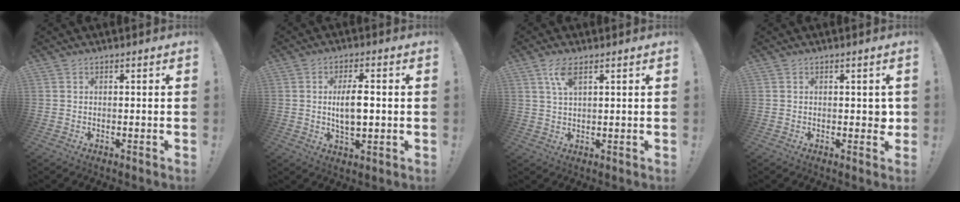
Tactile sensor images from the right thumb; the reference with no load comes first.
{"total": 7.8, "force": [0.3, 2.9, 7.2], "torque": [-0.134, -0.008, -0.004]}
{"total": 5.3, "force": [2.8, 1.8, 4.2], "torque": [-0.088, 0.001, 0.049]}
{"total": 1.8, "force": [0.3, 1.4, 1.2], "torque": [-0.012, 0.001, 0.004]}